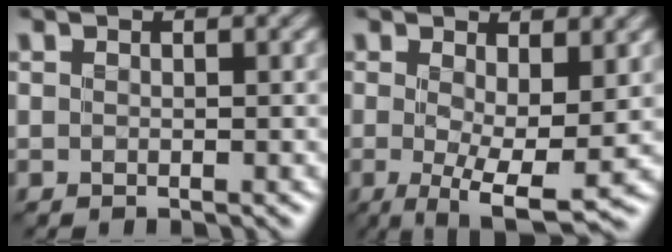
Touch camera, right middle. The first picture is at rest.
{"total": 6.3, "force": [-0.1, 1.7, 6.0], "torque": [-0.100, -0.016, -0.001]}